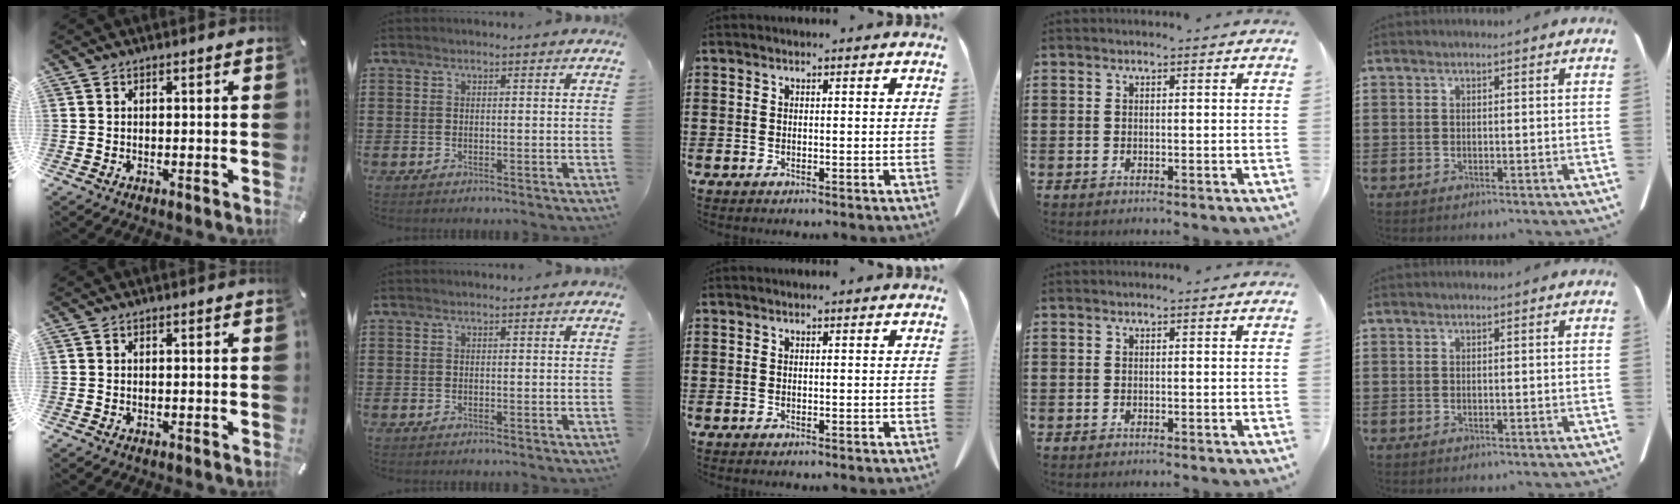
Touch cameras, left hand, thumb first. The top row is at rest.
{}